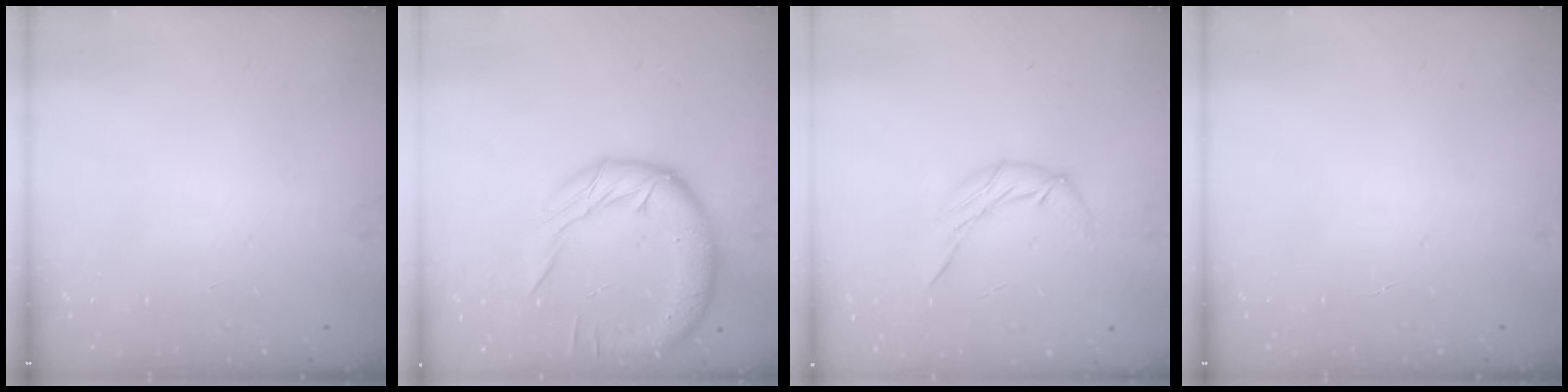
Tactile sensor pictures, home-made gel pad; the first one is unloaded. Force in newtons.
{"total": 16.9, "press": 16.8, "slide": 2.3}
{"total": 7.6, "press": 7.6, "slide": 0.6}
{"total": 0.0}